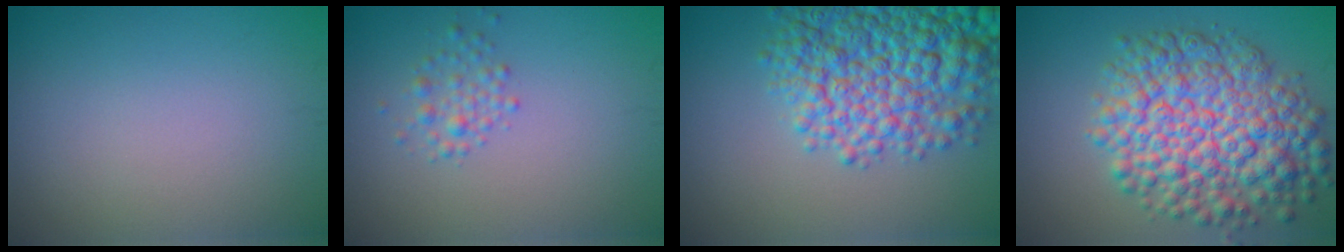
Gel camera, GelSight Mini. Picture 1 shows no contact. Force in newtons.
{"total": 1.7, "press": 1.7, "slide": 0.0}
{"total": 10.2, "press": 10.2, "slide": 0.4}
{"total": 9.9, "press": 9.9, "slide": 0.3}